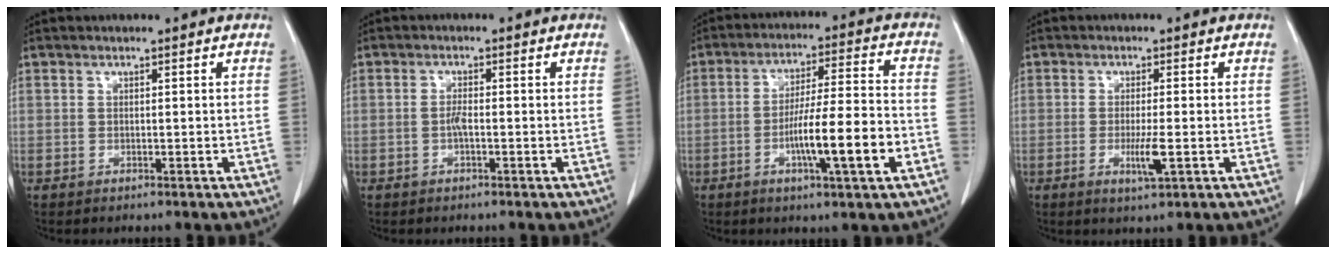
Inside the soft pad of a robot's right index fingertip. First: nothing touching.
{"total": 1.6, "force": [-0.4, 0.3, 1.5], "torque": [-0.031, 0.001, -0.009]}
{"total": 12.2, "force": [-4.1, 0.4, 11.5], "torque": [-0.193, -0.001, -0.068]}
{"total": 3.9, "force": [-1.1, 0.2, 3.7], "torque": [-0.071, -0.009, -0.018]}